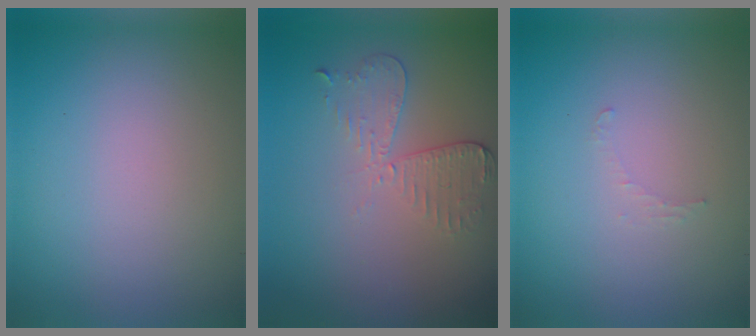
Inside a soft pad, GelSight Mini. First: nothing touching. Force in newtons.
{"total": 2.9, "press": 2.6, "slide": 1.4}
{"total": 0.7, "press": 0.7, "slide": 0.1}